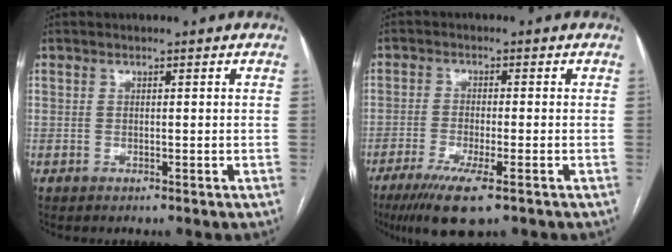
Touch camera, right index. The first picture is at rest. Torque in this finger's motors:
{"motor_torque": [0.83, -0.33, 0.16, 0.10]}